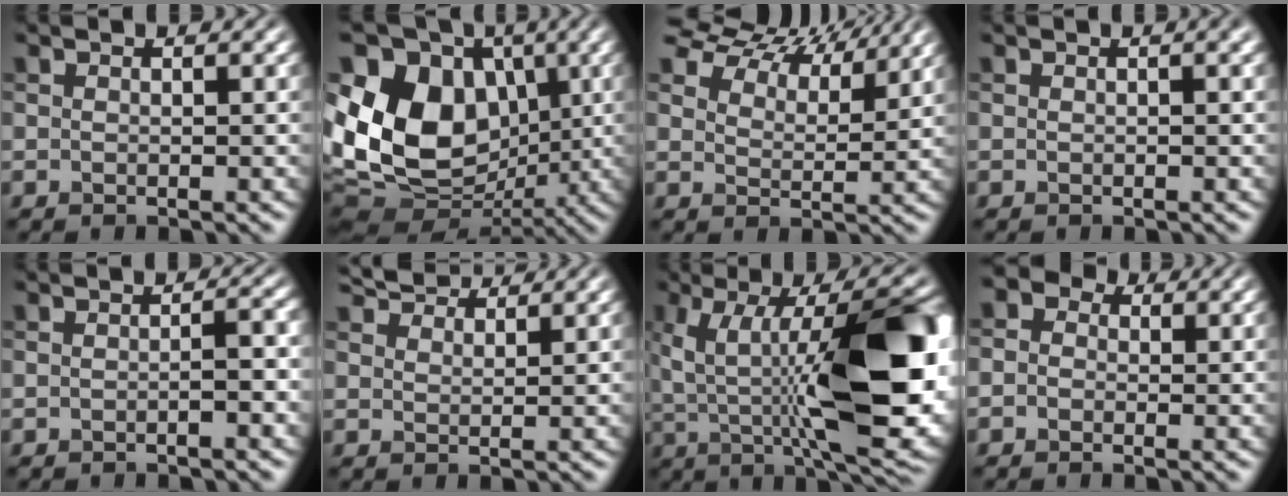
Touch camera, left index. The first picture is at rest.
{"total": 14.2, "force": [0.7, 10.9, 9.0], "torque": [-0.169, 0.010, 0.009]}
{"total": 11.4, "force": [9.4, 4.6, 4.6], "torque": [-0.112, -0.004, 0.160]}
{"total": 0.9, "force": [0.1, 0.2, 0.9], "torque": [-0.013, 0.002, 0.000]}
{"total": 1.9, "force": [-0.7, 0.3, 1.7], "torque": [-0.024, 0.005, -0.014]}
{"total": 4.5, "force": [4.0, 1.3, 1.5], "torque": [-0.036, 0.010, 0.062]}
{"total": 15.8, "force": [0.5, 5.7, 14.8], "torque": [-0.213, 0.000, 0.000]}
{"total": 4.6, "force": [1.3, 3.8, 2.3], "torque": [-0.033, 0.024, -0.027]}